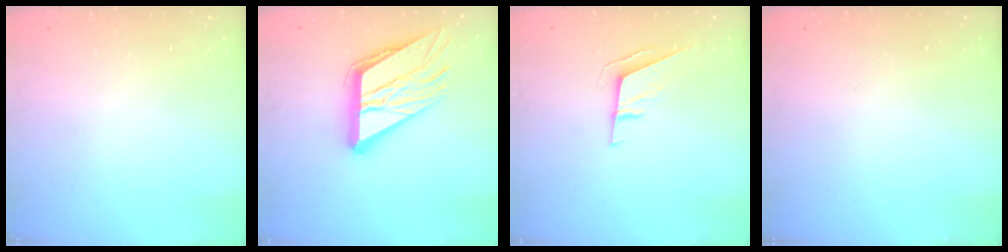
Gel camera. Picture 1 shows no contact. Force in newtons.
{"total": 18.0, "press": 17.9, "slide": 2.5}
{"total": 5.9, "press": 5.7, "slide": 1.3}
{"total": 0.0}